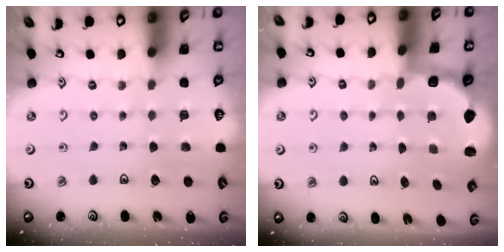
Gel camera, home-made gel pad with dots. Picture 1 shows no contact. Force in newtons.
{"total": 2.7, "press": 2.1, "slide": 1.7}